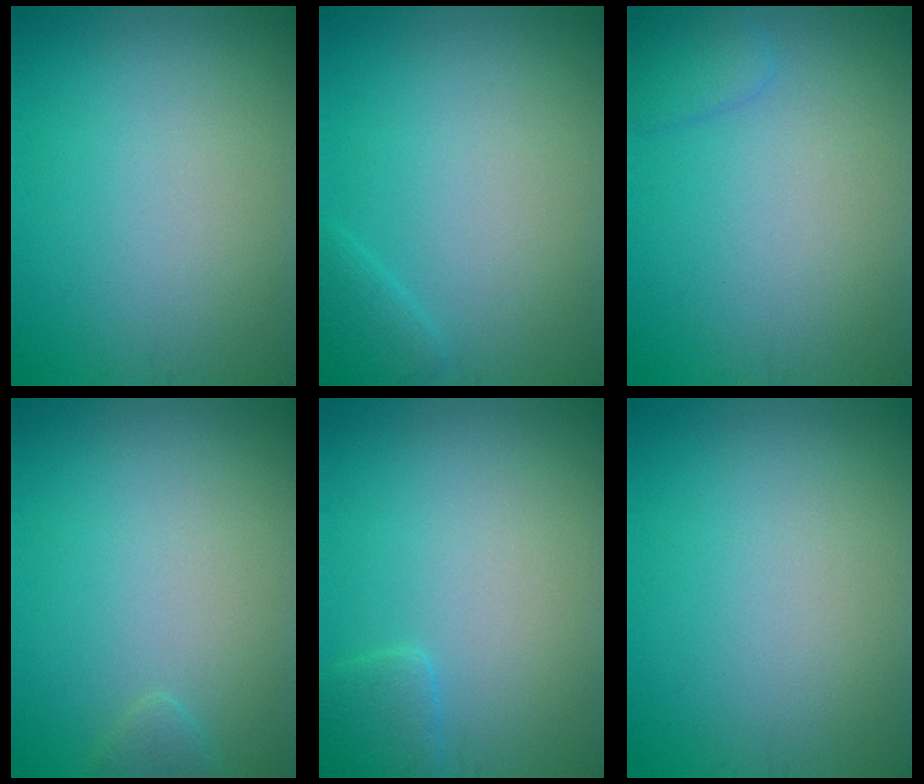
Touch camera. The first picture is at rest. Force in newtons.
{"total": 1.3, "press": 1.3, "slide": 0.1}
{"total": 1.5, "press": 1.5, "slide": 0.2}
{"total": 1.0, "press": 1.0, "slide": 0.1}
{"total": 1.6, "press": 1.6, "slide": 0.1}
{"total": 0.0}